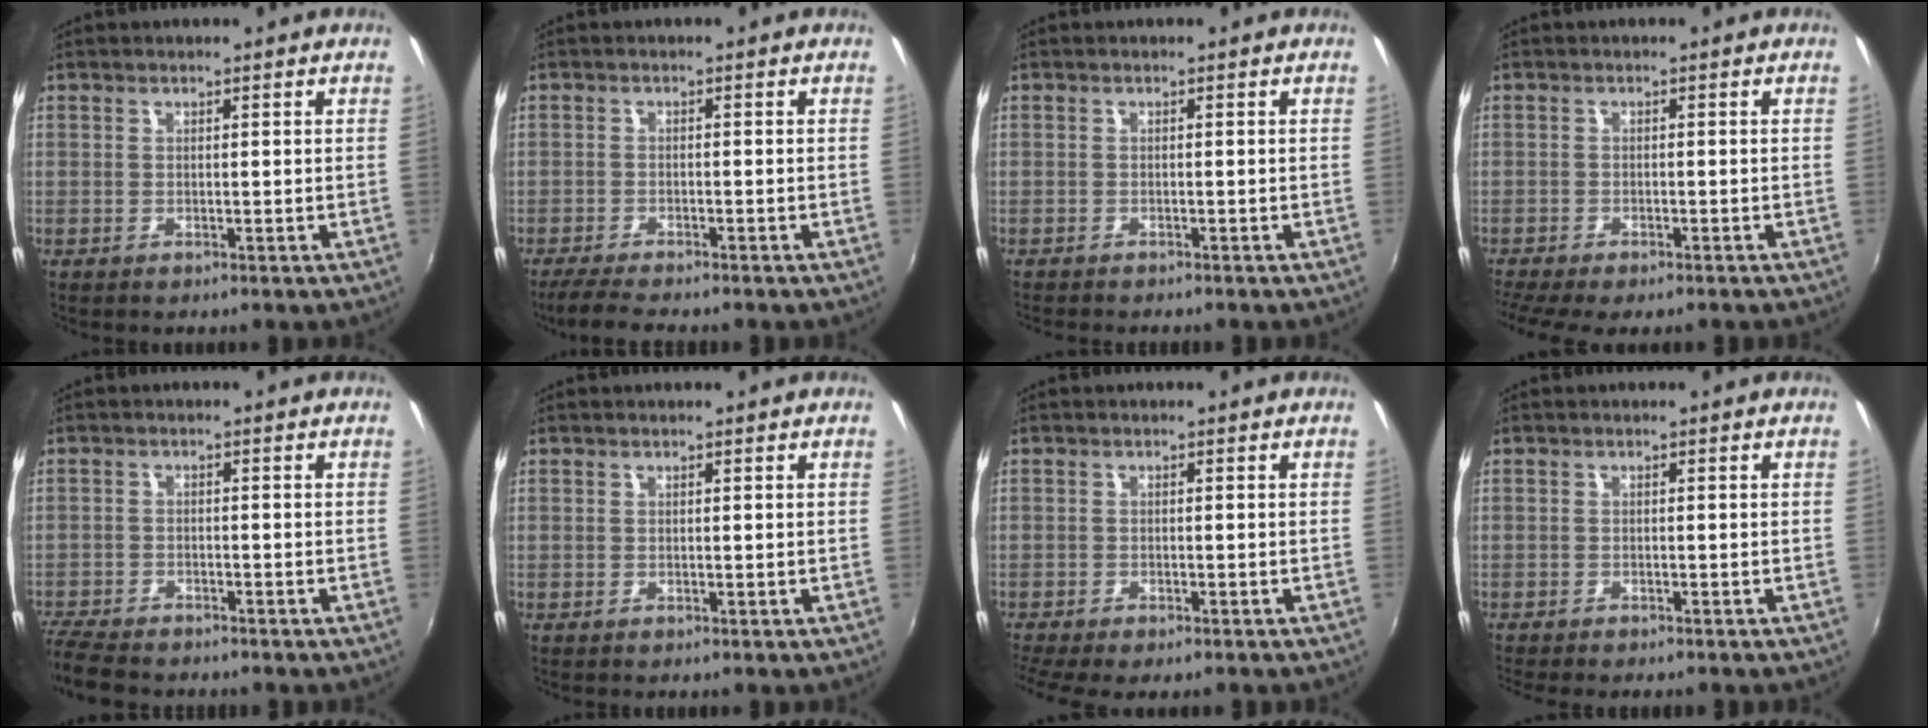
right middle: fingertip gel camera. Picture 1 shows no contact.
{"total": 5.4, "force": [-4.6, 0.6, 2.7], "torque": [-0.071, -0.016, -0.081]}
{"total": 2.1, "force": [-1.9, 0.4, 0.6], "torque": [-0.020, -0.011, -0.031]}
{"total": 6.5, "force": [-5.4, 1.2, 3.4], "torque": [-0.083, -0.034, -0.091]}
{"total": 8.1, "force": [-7.3, 2.2, 2.7], "torque": [-0.090, -0.027, -0.134]}
{"total": 0.0}
{"total": 5.5, "force": [-4.5, 1.1, 3.0], "torque": [-0.076, -0.032, -0.077]}
{"total": 3.4, "force": [-3.0, 0.6, 1.4], "torque": [-0.034, -0.016, -0.050]}